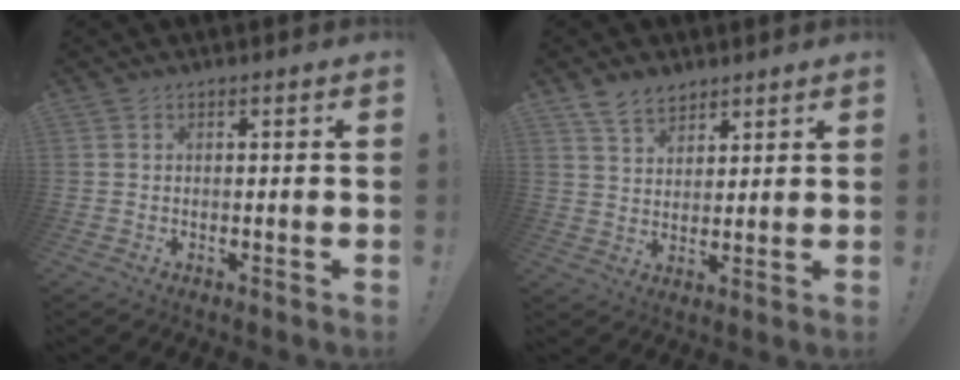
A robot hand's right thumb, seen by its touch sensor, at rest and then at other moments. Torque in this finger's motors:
{"motor_torque": [-0.10, 0.33, 0.23, 0.07, -0.01]}